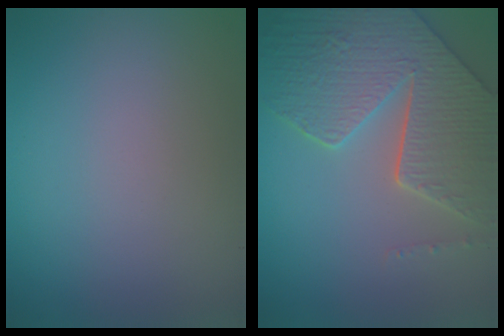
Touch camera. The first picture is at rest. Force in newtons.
{"total": 8.0, "press": 6.1, "slide": 5.3}